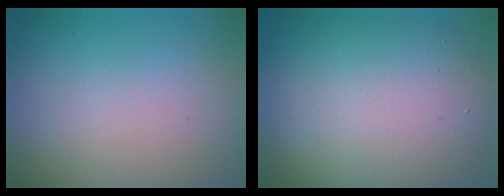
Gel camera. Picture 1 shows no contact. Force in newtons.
{"total": 8.8, "press": 8.8, "slide": 0.7}